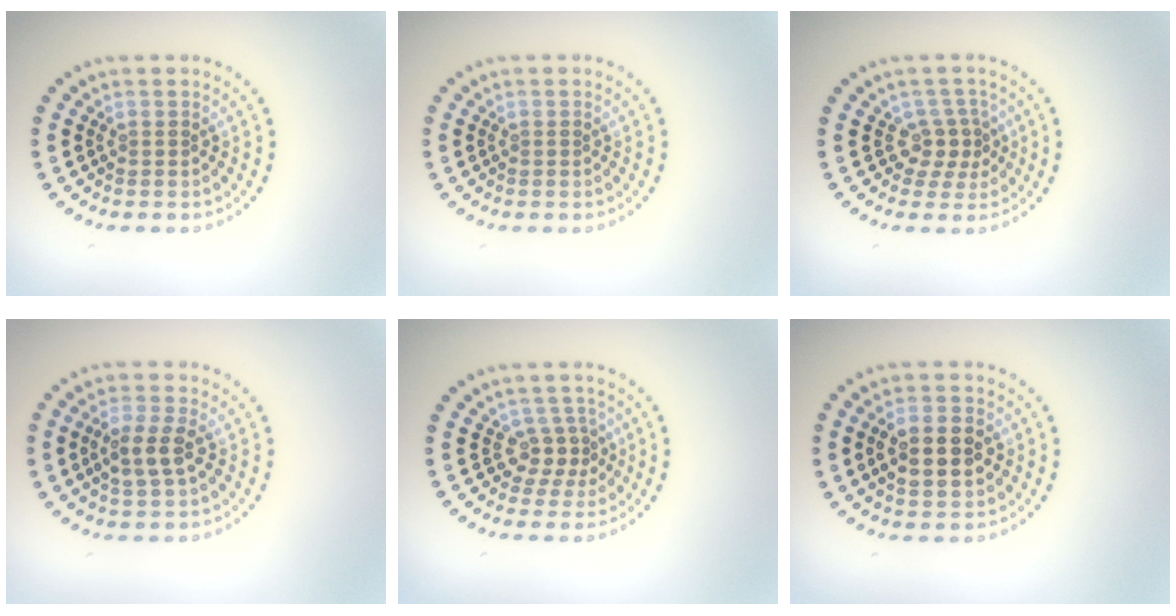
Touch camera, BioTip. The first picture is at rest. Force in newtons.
{"total": 0.0}
{"total": 2.4, "press": 1.8, "slide": 1.7}
{"total": 3.0, "press": 2.8, "slide": 0.9}
{"total": 2.4, "press": 1.8, "slide": 1.7}
{"total": 4.0, "press": 4.0, "slide": 0.2}